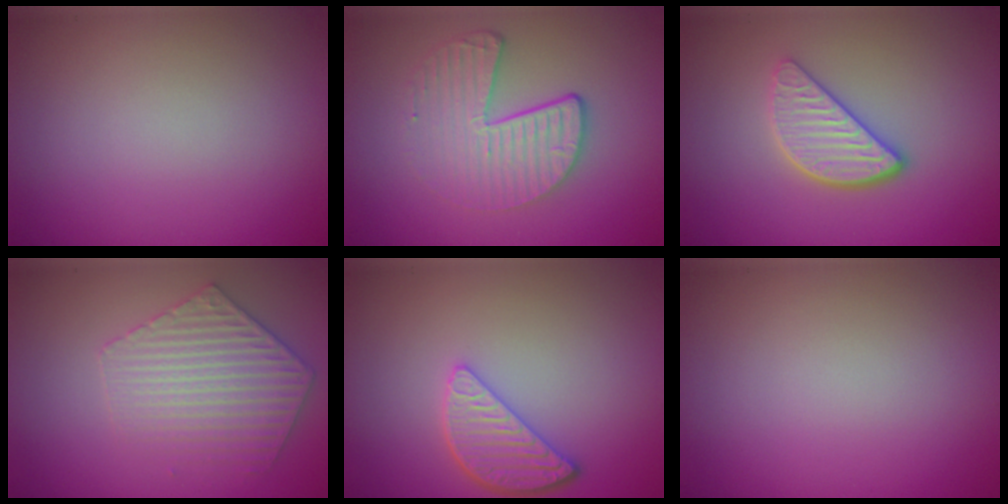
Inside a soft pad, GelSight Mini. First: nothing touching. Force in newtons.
{"total": 4.5, "press": 3.1, "slide": 3.3}
{"total": 3.5, "press": 2.9, "slide": 2.0}
{"total": 3.8, "press": 3.8, "slide": 0.2}
{"total": 3.4, "press": 2.9, "slide": 1.8}
{"total": 0.0}